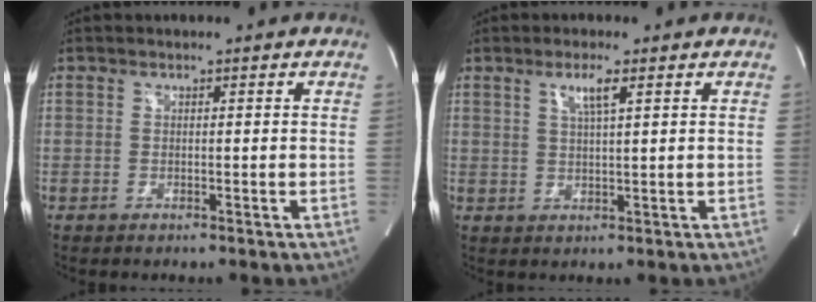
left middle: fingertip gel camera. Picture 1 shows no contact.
{"total": 3.2, "force": [1.6, 0.0, 2.8], "torque": [-0.054, -0.002, 0.029]}